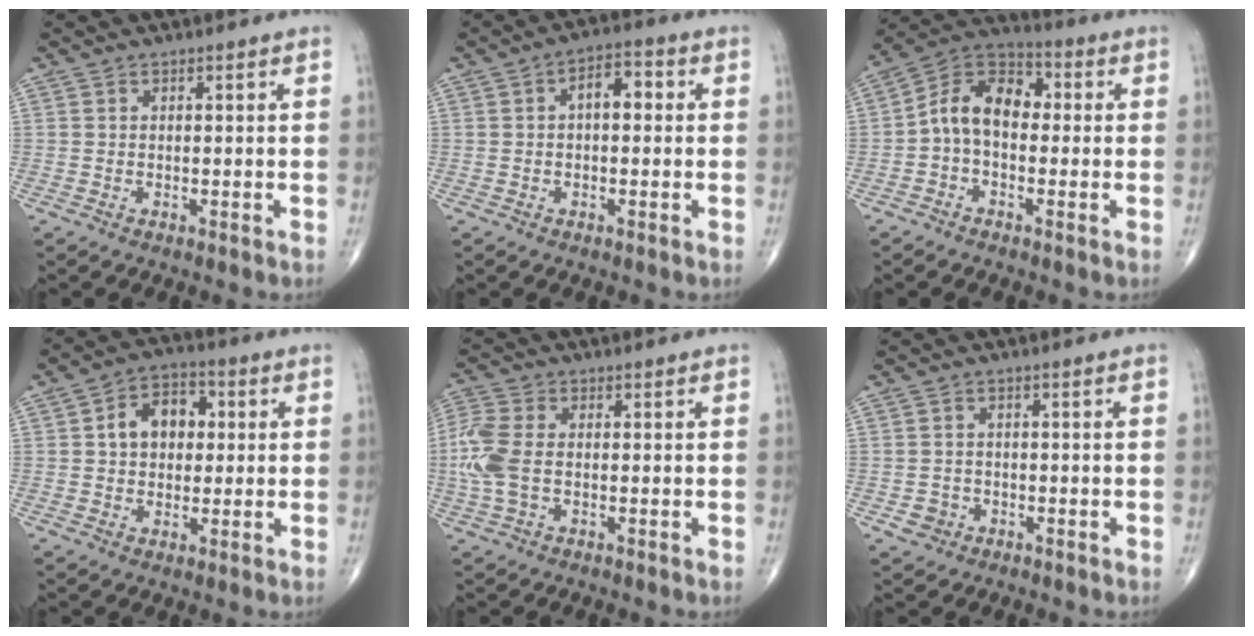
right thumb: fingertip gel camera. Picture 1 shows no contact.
{"total": 5.2, "force": [0.6, 2.7, 4.4], "torque": [-0.054, 0.015, 0.000]}
{"total": 10.8, "force": [-0.5, 7.2, 8.0], "torque": [-0.119, 0.037, -0.027]}
{"total": 9.1, "force": [1.4, 6.5, 6.2], "torque": [-0.074, 0.019, 0.015]}
{"total": 8.3, "force": [-0.6, 4.9, 6.6], "torque": [-0.181, 0.012, -0.017]}
{"total": 2.7, "force": [-1.1, 2.4, 0.6], "torque": [0.001, 0.008, -0.017]}